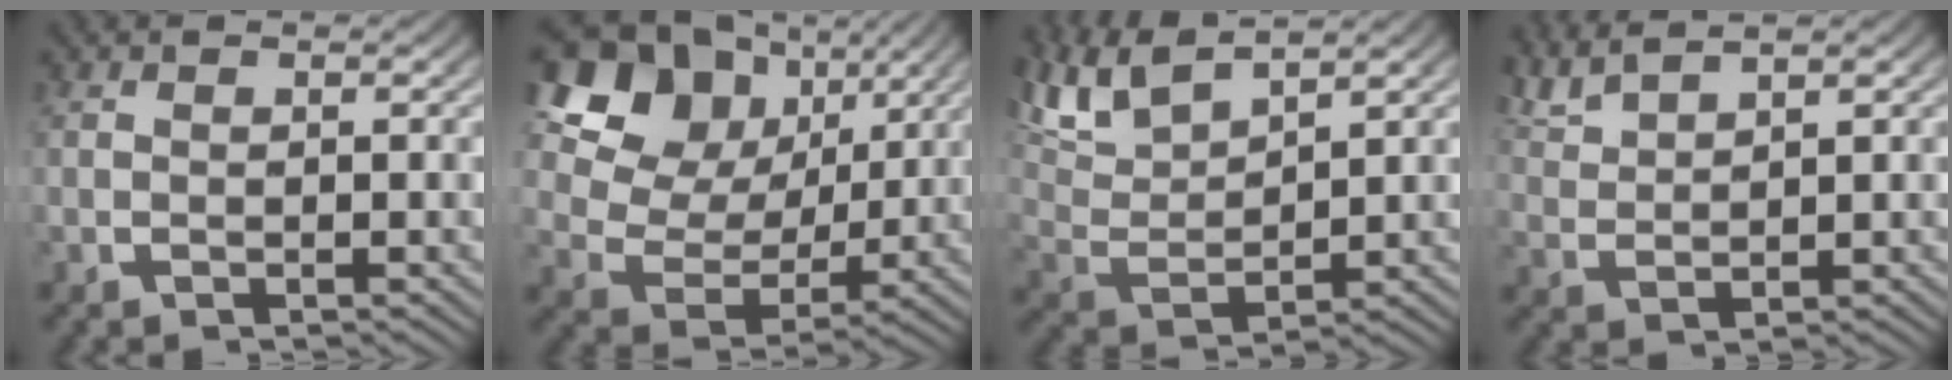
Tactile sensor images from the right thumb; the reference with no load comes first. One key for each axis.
{"total": 12.2, "fx": 3.8, "fy": 9.1, "fz": 7.2, "tx": -0.162, "ty": -0.012, "tz": 0.063}
{"total": 6.2, "fx": 4.0, "fy": 3.0, "fz": 3.7, "tx": -0.089, "ty": 0.000, "tz": 0.080}
{"total": 3.2, "fx": 3.0, "fy": 0.6, "fz": 1.0, "tx": -0.026, "ty": 0.007, "tz": 0.064}